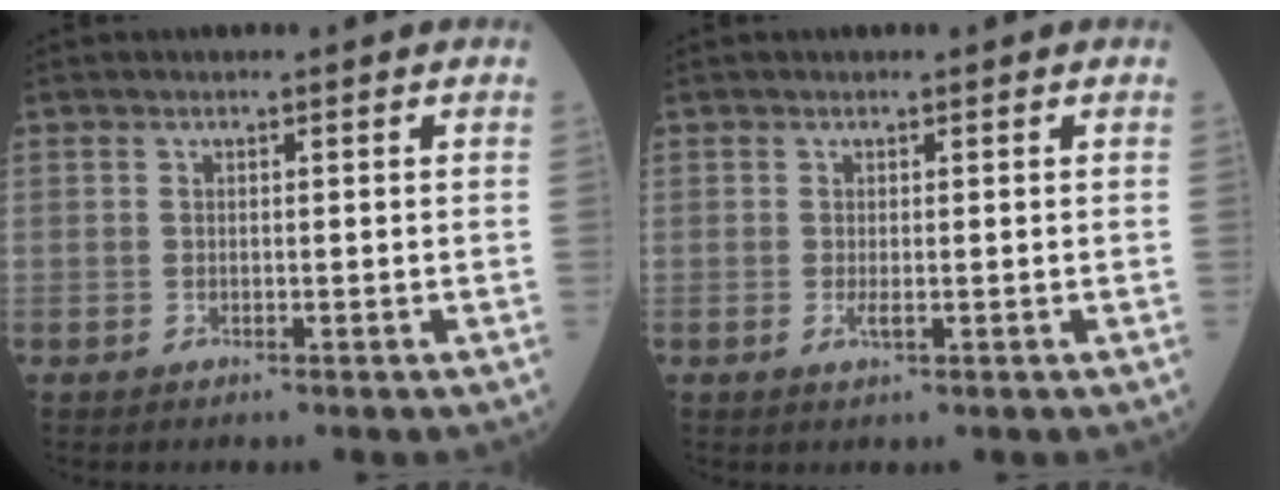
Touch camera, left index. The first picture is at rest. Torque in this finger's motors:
{"motor_torque": [0.58, 0.18, 0.12, 0.04]}